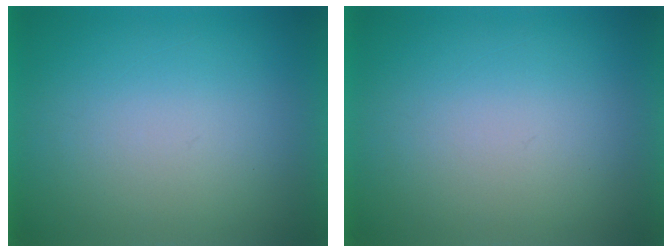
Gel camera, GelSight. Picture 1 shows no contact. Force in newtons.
{"total": 0.0}